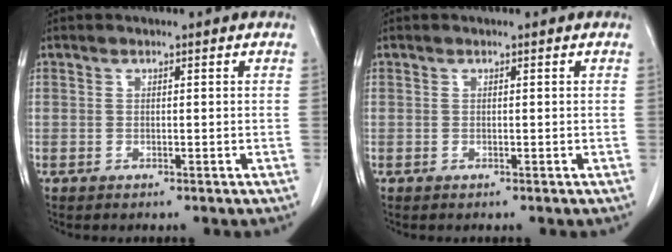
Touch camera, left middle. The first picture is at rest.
{"total": 0.0}